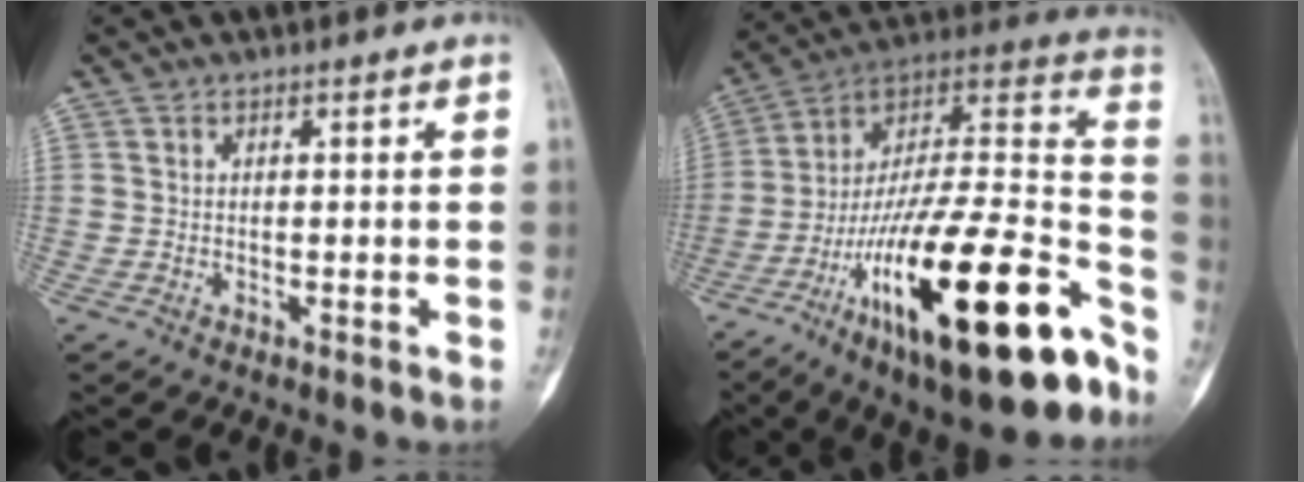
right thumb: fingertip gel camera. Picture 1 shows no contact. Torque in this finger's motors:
{"motor_torque": [3.44, 1.57, 1.41, -1.36, 0.81]}